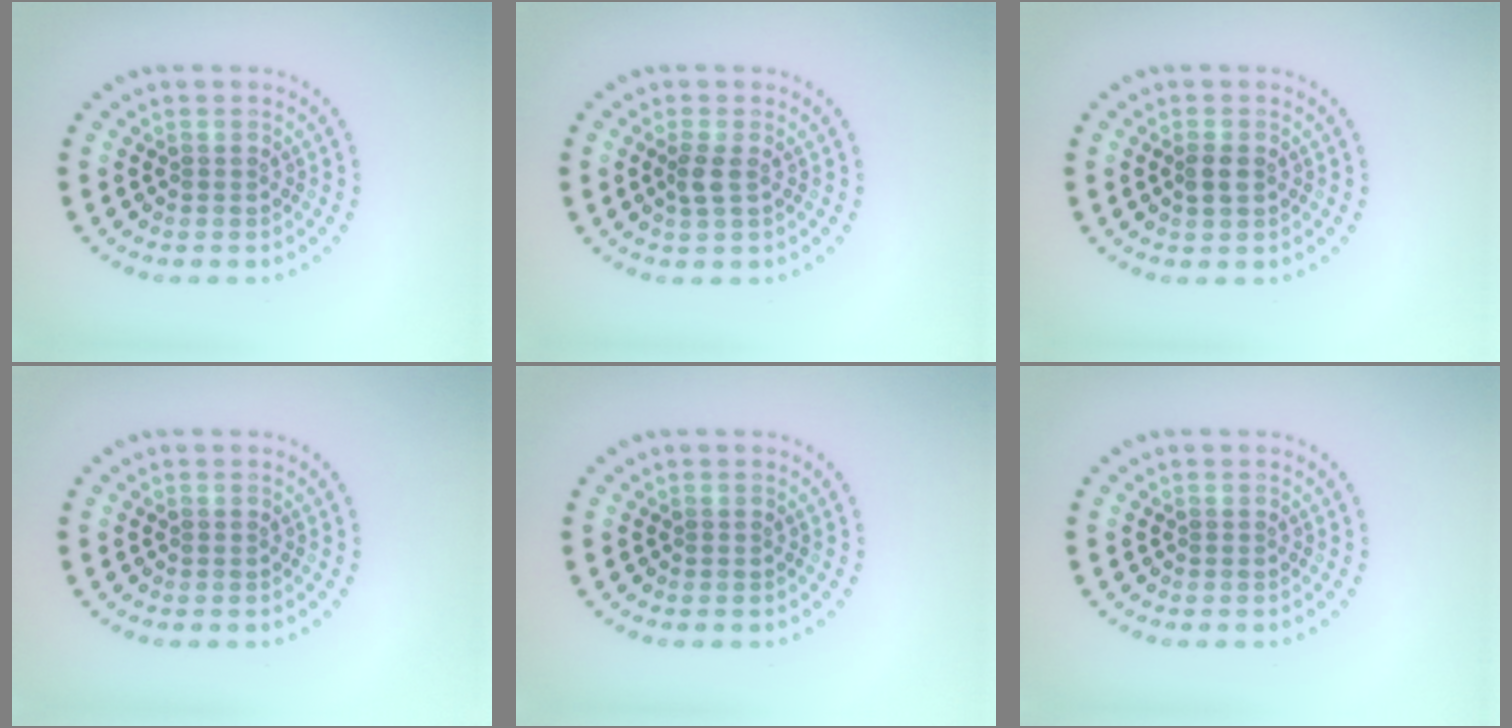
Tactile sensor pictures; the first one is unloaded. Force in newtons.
{"total": 1.3, "press": 1.3, "slide": 0.5}
{"total": 1.5, "press": 1.5, "slide": 0.1}
{"total": 0.0}
{"total": 0.0}
{"total": 0.0}